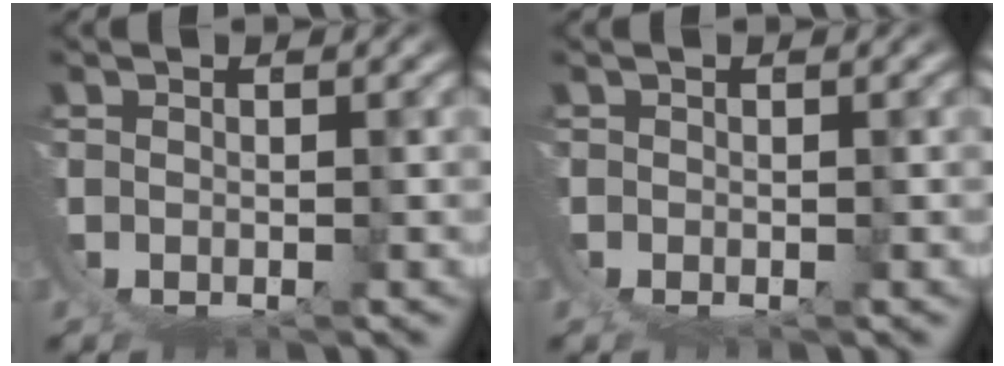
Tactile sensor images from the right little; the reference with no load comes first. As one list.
[{"total": 0.0}]